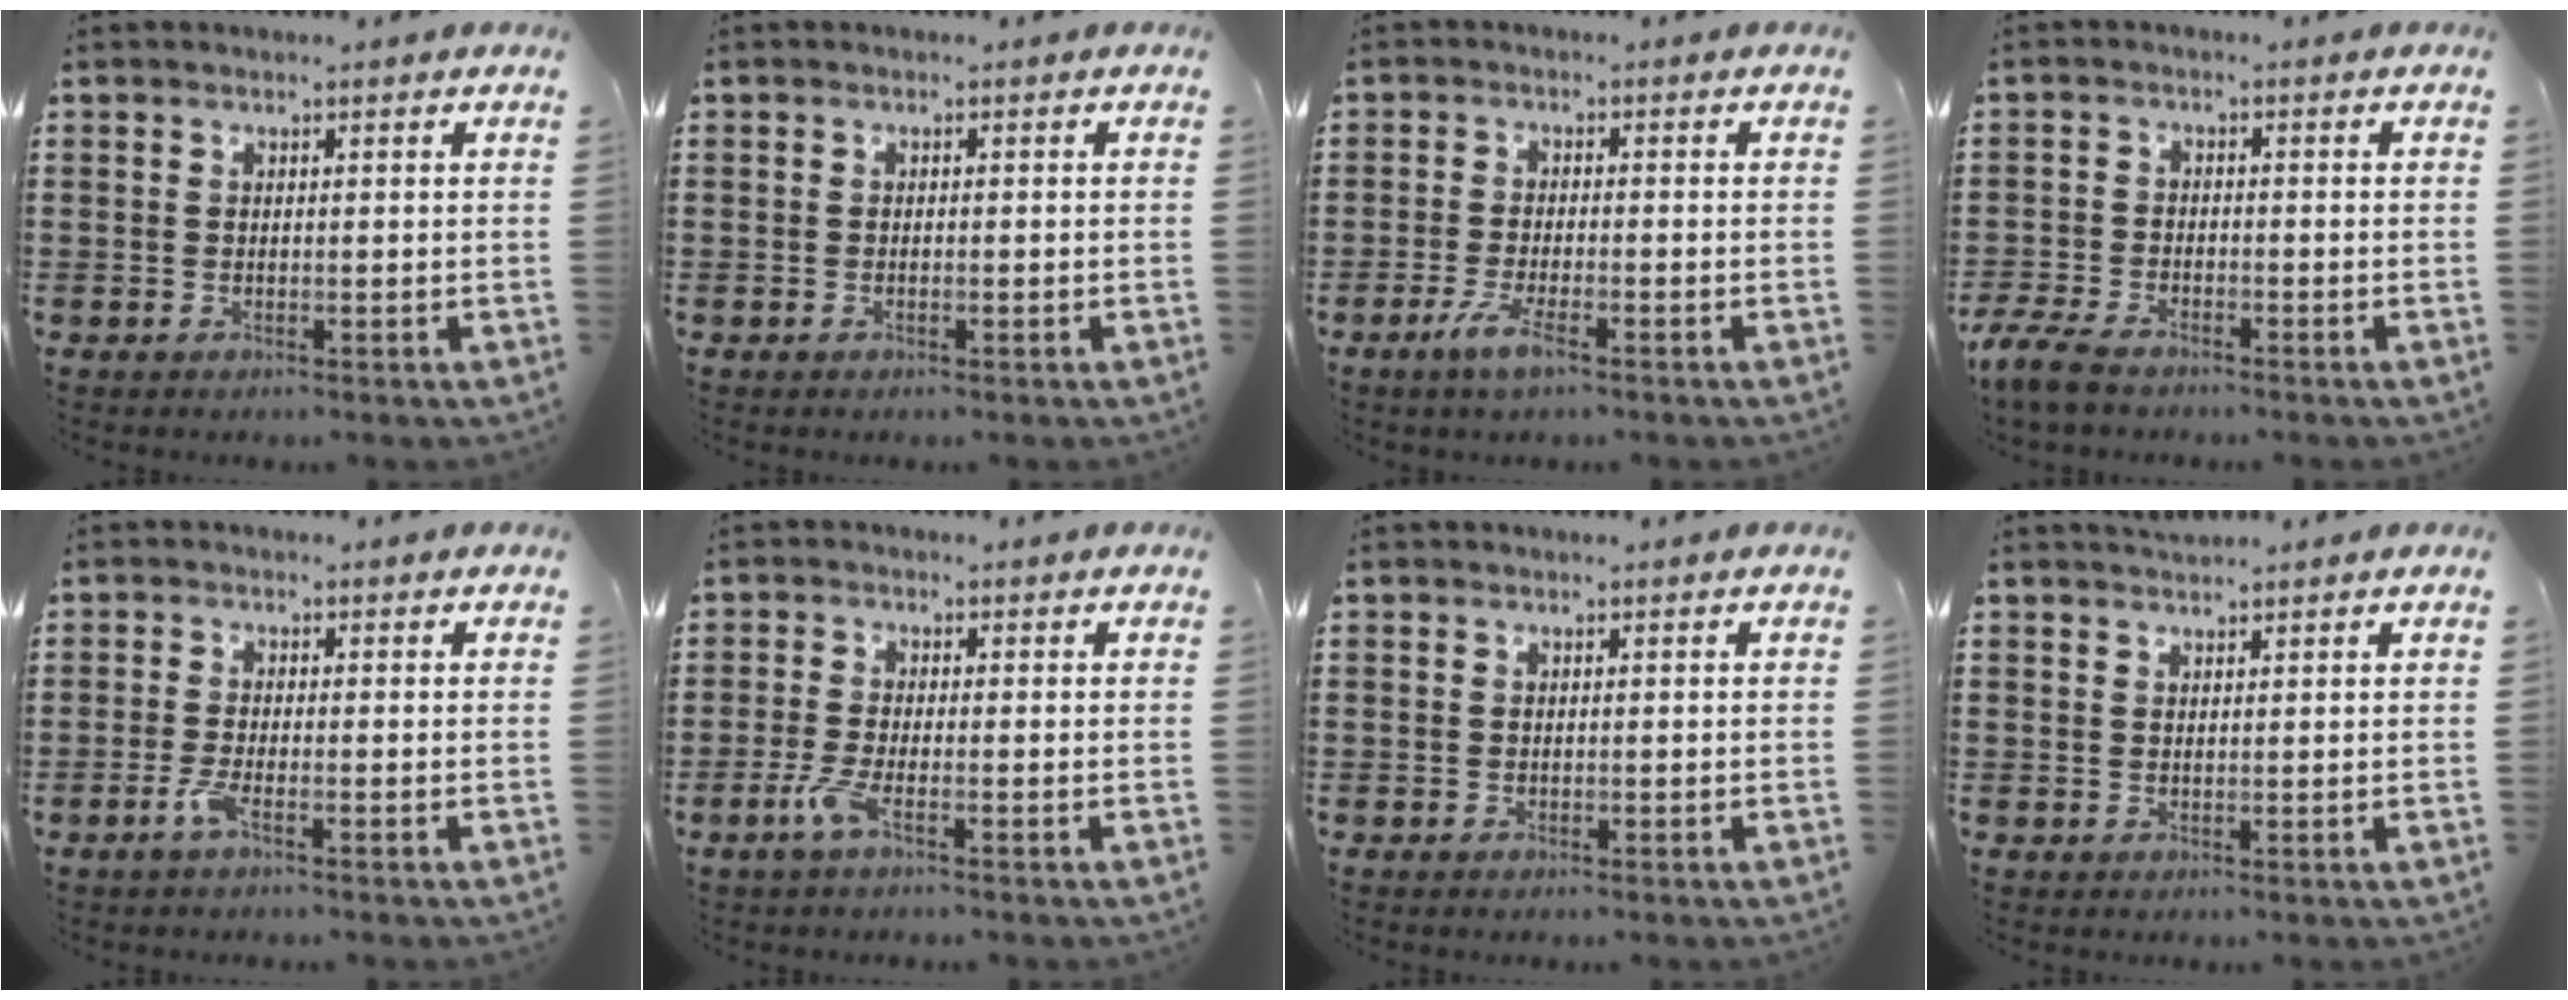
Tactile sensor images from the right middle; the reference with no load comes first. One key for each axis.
{"total": 0.6, "fx": -0.3, "fy": 0.1, "fz": 0.5, "tx": -0.010, "ty": -0.003, "tz": -0.004}
{"total": 4.1, "fx": -2.3, "fy": 0.6, "fz": 3.4, "tx": -0.075, "ty": -0.009, "tz": -0.045}
{"total": 4.0, "fx": -3.5, "fy": 0.9, "fz": 1.8, "tx": -0.057, "ty": -0.007, "tz": -0.075}
{"total": 2.5, "fx": -1.3, "fy": 0.3, "fz": 2.2, "tx": -0.053, "ty": -0.005, "tz": -0.029}
{"total": 3.2, "fx": -1.6, "fy": 0.4, "fz": 2.7, "tx": -0.068, "ty": -0.008, "tz": -0.036}
{"total": 0.0}
{"total": 1.2, "fx": 1.2, "fy": 0.0, "fz": 0.0, "tx": -0.002, "ty": 0.000, "tz": 0.022}